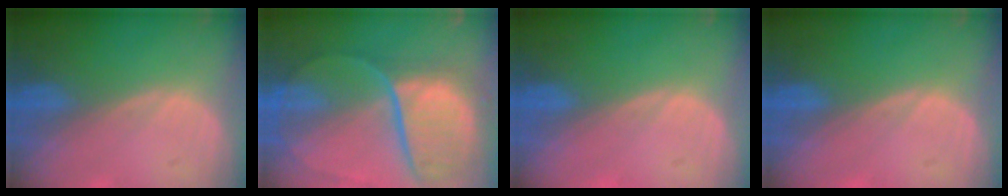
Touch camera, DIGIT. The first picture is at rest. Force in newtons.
{"total": 11.4, "press": 9.5, "slide": 6.4}
{"total": 0.0}
{"total": 0.0}